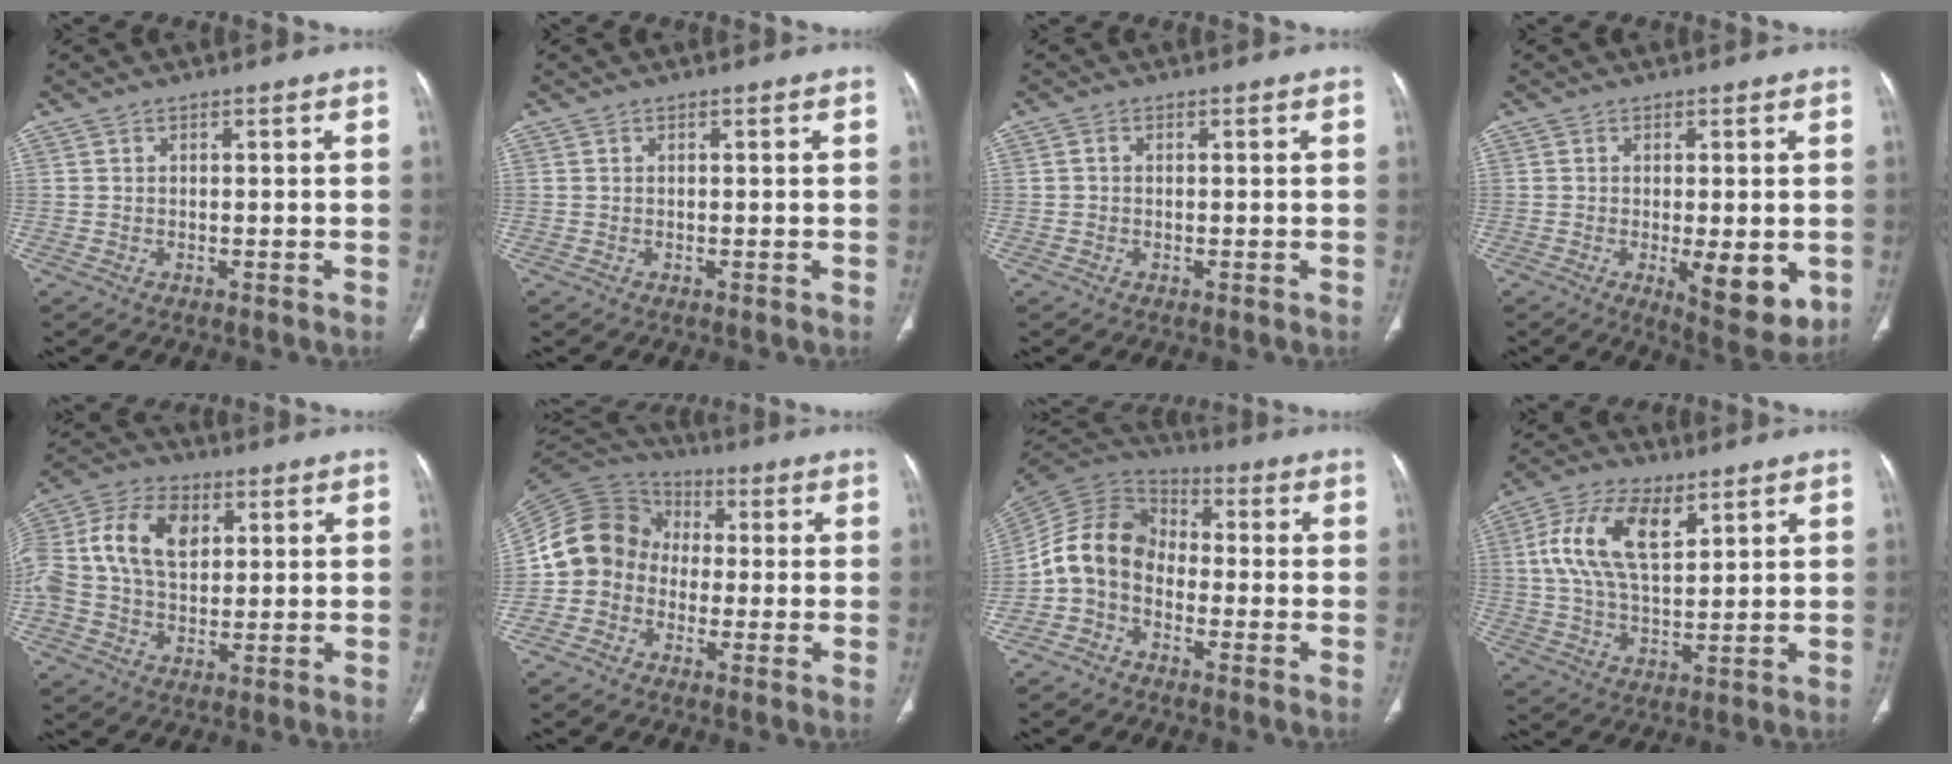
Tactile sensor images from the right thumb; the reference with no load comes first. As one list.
[{"total": 0.0}, {"total": 0.7, "force": [-0.1, 0.6, 0.4], "torque": [-0.006, 0.002, -0.004]}, {"total": 9.4, "force": [-2.1, 3.4, 8.6], "torque": [-0.110, -0.022, -0.021]}, {"total": 16.6, "force": [3.4, 11.3, 11.6], "torque": [-0.244, 0.014, 0.055]}, {"total": 12.0, "force": [-1.7, 10.6, 5.3], "torque": [-0.097, 0.043, -0.047]}, {"total": 10.7, "force": [-2.9, 8.0, 6.3], "torque": [-0.119, 0.053, -0.075]}, {"total": 12.9, "force": [4.8, 6.5, 10.1], "torque": [-0.191, -0.004, 0.089]}]